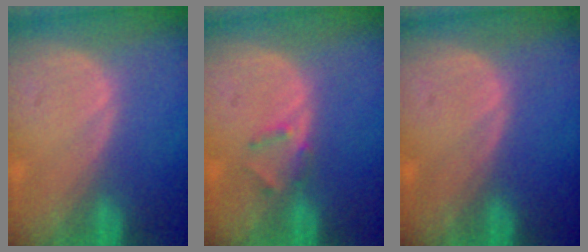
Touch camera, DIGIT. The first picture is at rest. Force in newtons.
{"total": 1.9, "press": 1.7, "slide": 0.9}
{"total": 0.0}